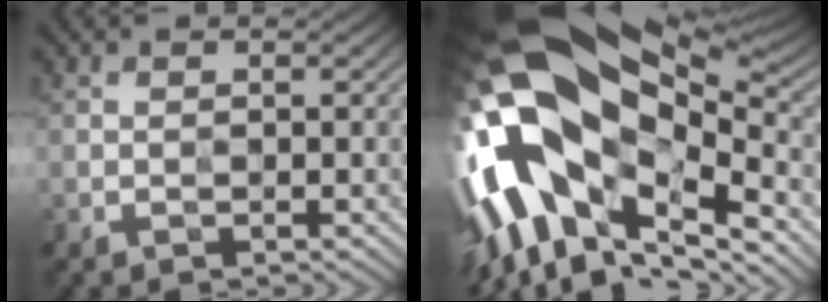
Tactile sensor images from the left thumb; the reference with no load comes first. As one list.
[{"total": 19.7, "force": [-2.1, 10.6, 16.5], "torque": [-0.324, -0.049, -0.008]}]